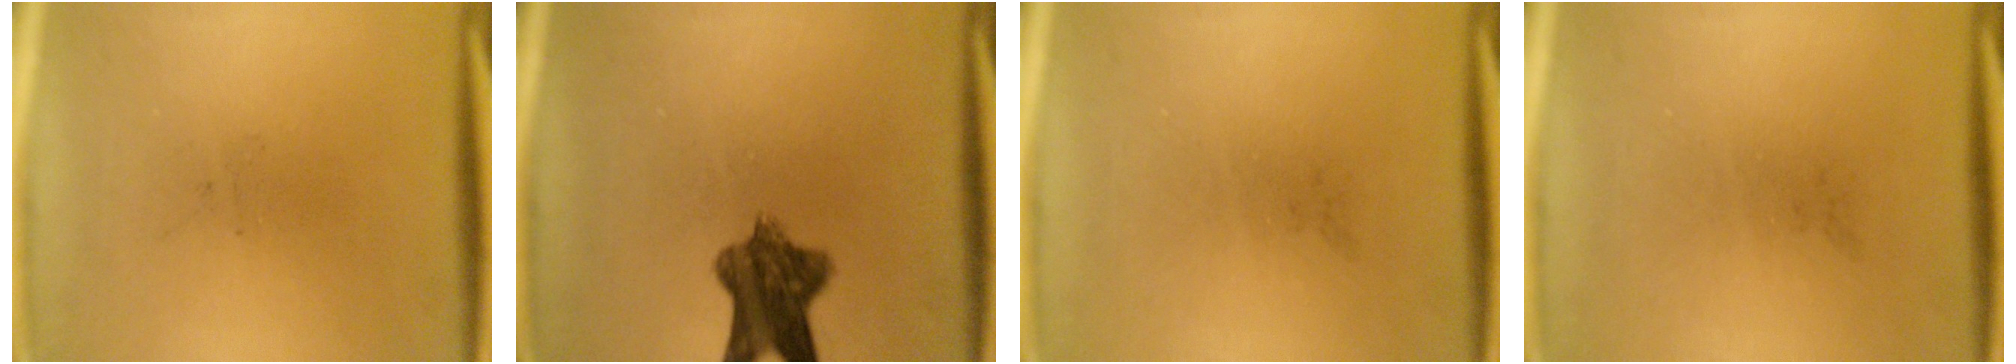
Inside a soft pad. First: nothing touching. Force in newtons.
{"total": 8.3}
{"total": 0.0}
{"total": 0.0}